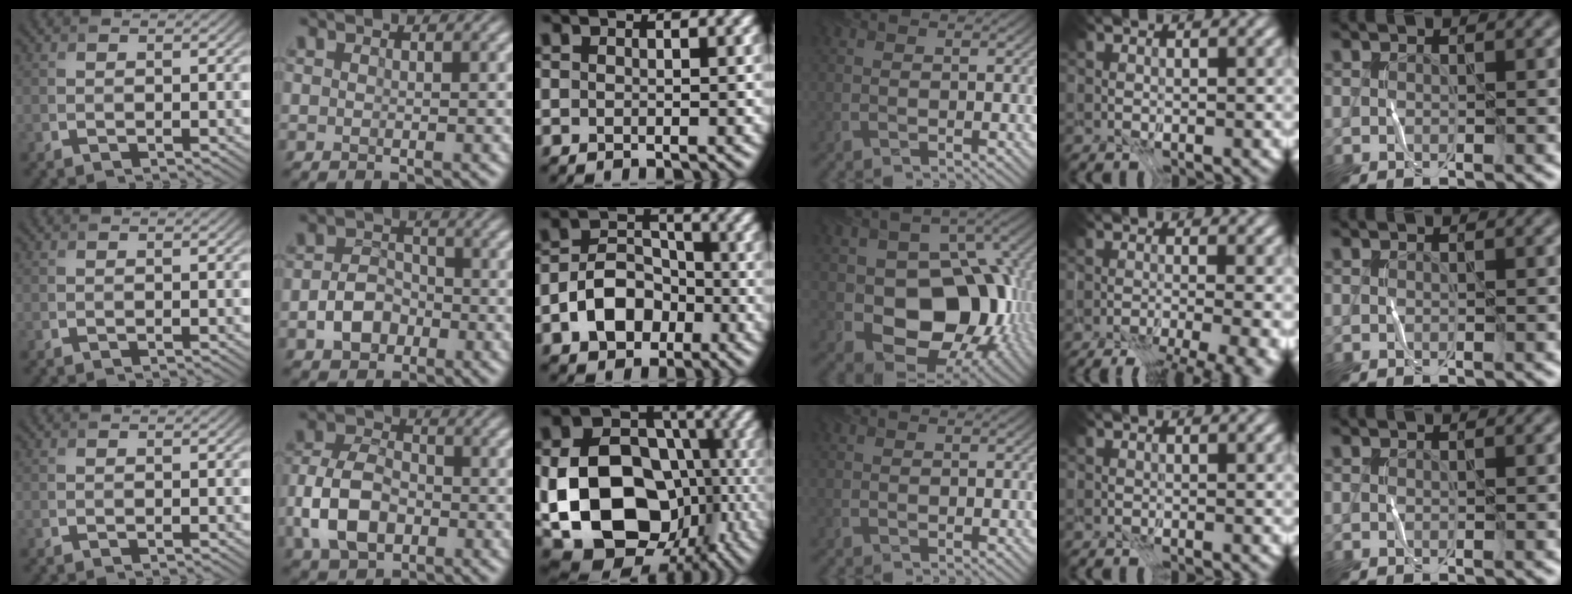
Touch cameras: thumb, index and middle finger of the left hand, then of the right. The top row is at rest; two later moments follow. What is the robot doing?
{"motion": "fold", "object": "coffee filter"}